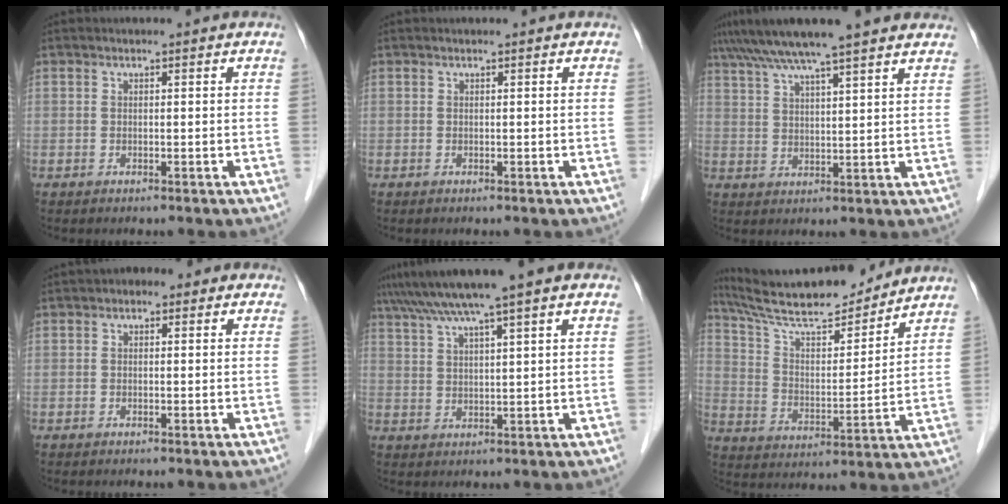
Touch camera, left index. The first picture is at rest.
{"total": 0.0}
{"total": 14.8, "force": [12.2, 0.6, 8.3], "torque": [-0.140, 0.043, 0.172]}
{"total": 1.0, "force": [0.2, 0.8, 0.6], "torque": [-0.008, 0.012, -0.005]}
{"total": 9.3, "force": [6.6, -0.3, 6.6], "torque": [-0.112, 0.036, 0.106]}
{"total": 17.1, "force": [15.5, 2.3, 6.9], "torque": [-0.125, 0.010, 0.261]}